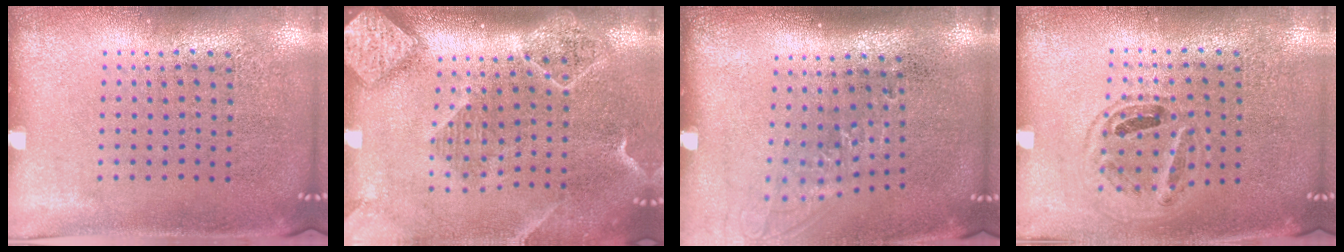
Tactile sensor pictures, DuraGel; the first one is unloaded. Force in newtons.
{"total": 2.5, "press": 2.0, "slide": 1.4}
{"total": 1.3, "press": 1.0, "slide": 0.8}
{"total": 0.9, "press": 0.8, "slide": 0.3}